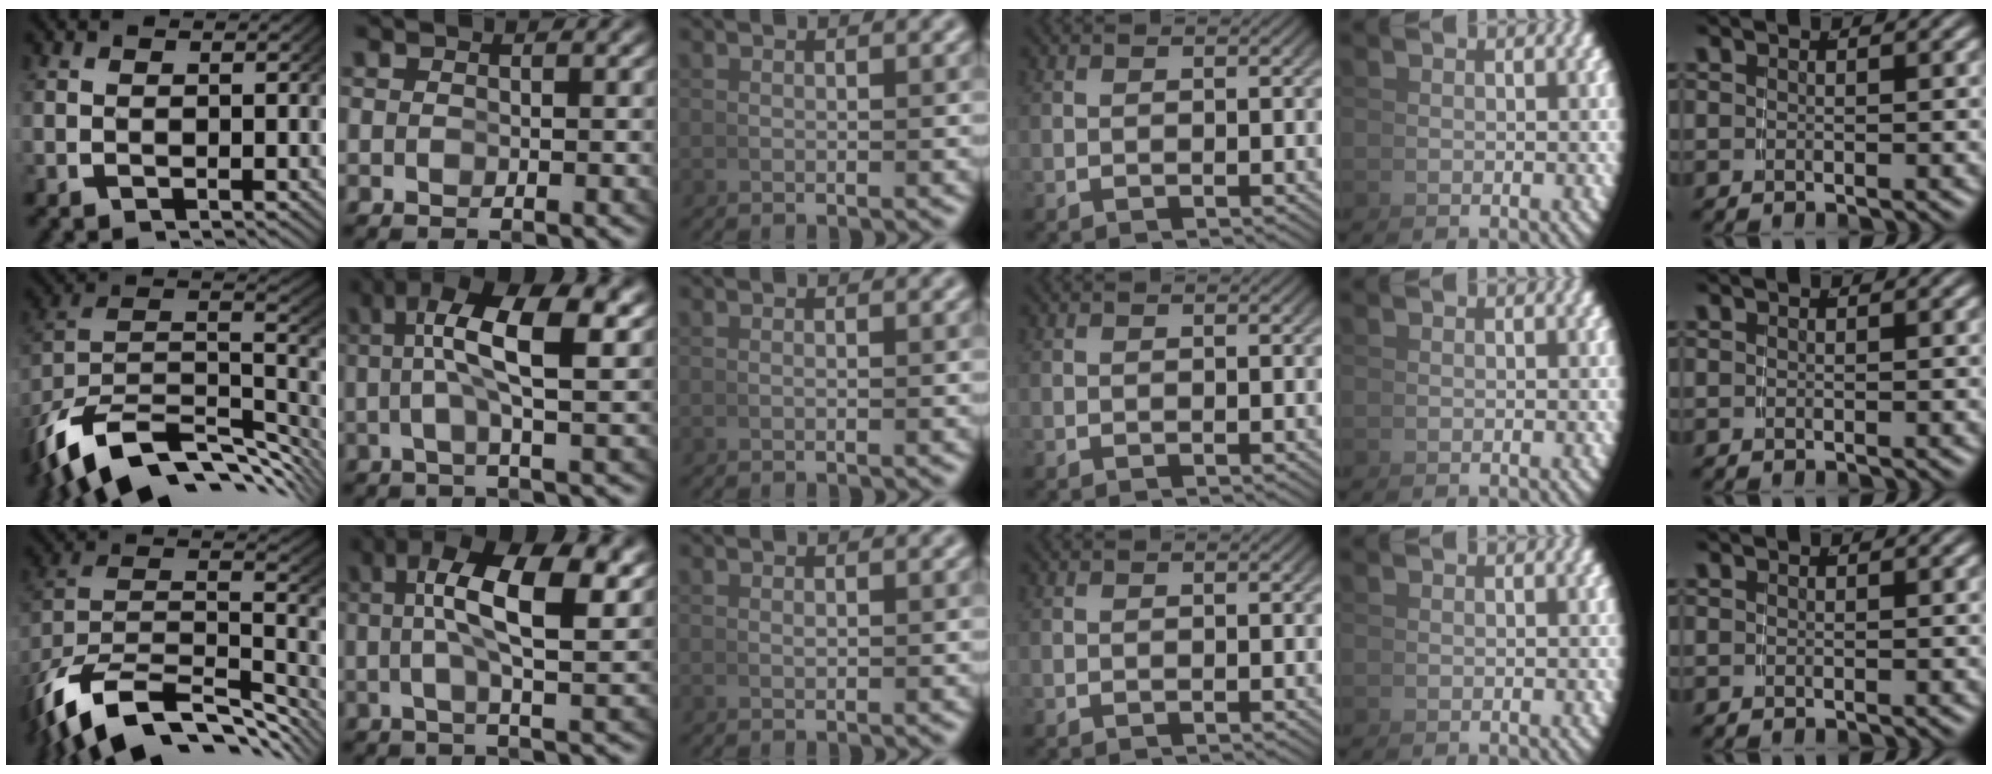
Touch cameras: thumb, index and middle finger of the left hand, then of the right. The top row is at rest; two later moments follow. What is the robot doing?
{"motion": "lift_and_place", "object": "cup"}